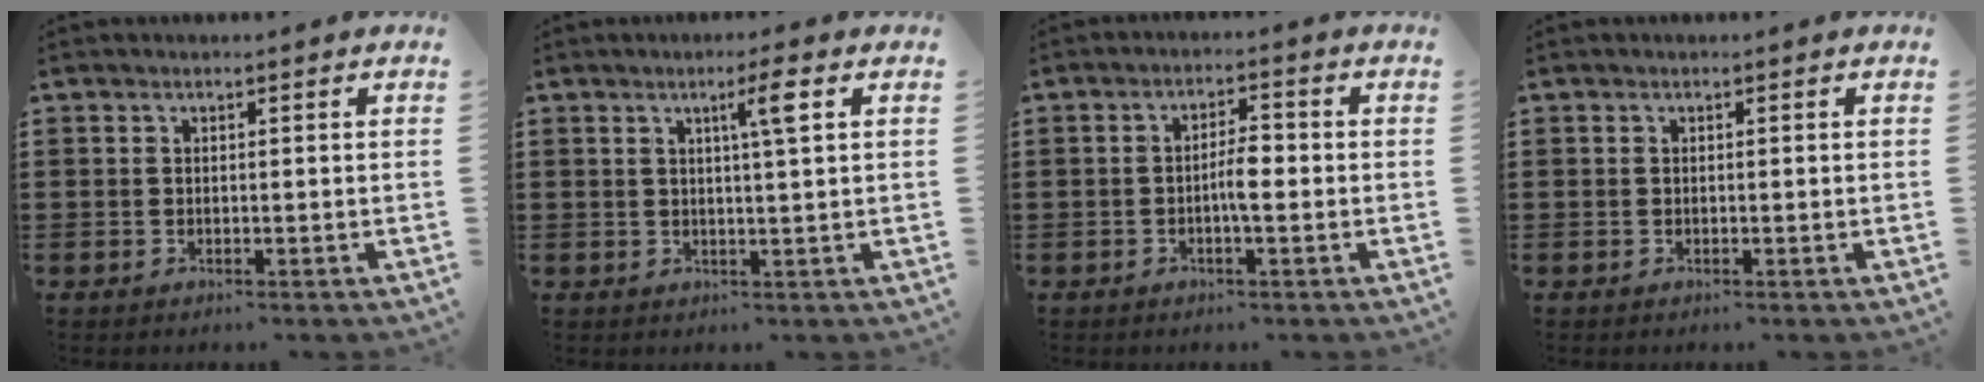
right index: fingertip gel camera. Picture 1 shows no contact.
{"total": 3.9, "force": [1.5, -0.3, 3.6], "torque": [-0.057, -0.008, 0.017]}
{"total": 4.0, "force": [-0.7, 1.0, 3.8], "torque": [-0.074, 0.002, -0.017]}
{"total": 0.0}